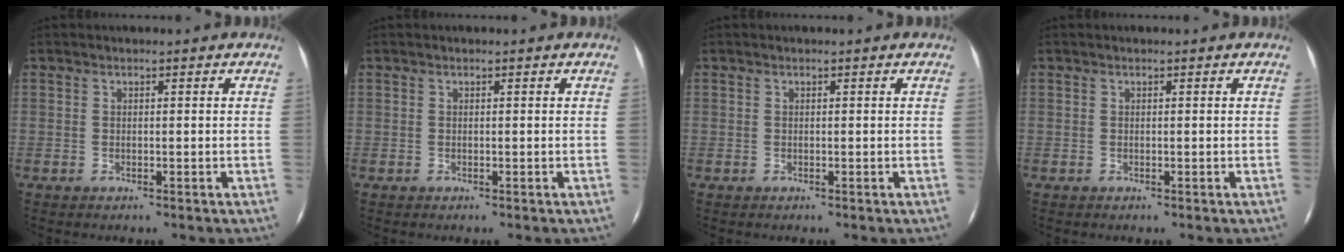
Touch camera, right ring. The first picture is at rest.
{"total": 0.0}
{"total": 0.0}
{"total": 0.0}